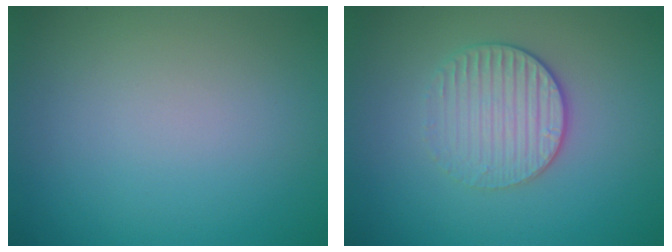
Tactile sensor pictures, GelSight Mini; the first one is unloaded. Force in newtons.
{"total": 3.0, "press": 2.7, "slide": 1.3}